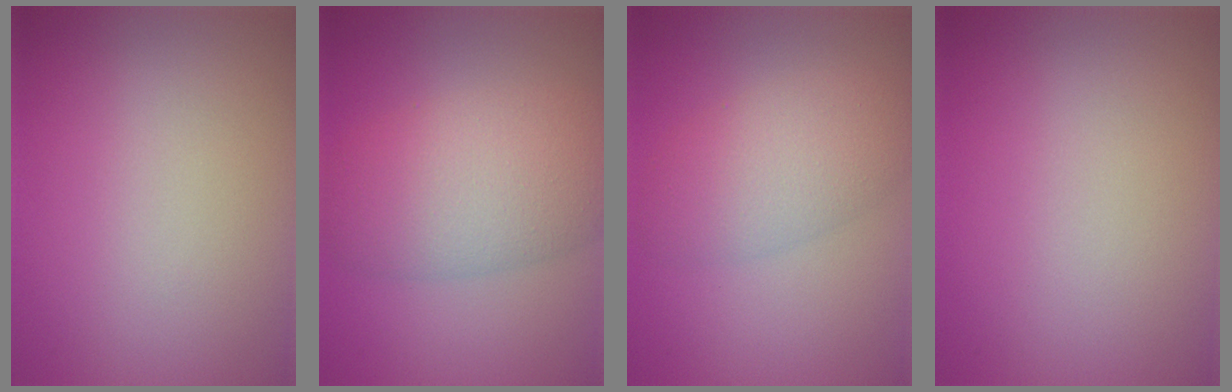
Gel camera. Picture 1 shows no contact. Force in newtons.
{"total": 7.3, "press": 7.2, "slide": 0.5}
{"total": 4.7, "press": 4.7, "slide": 0.1}
{"total": 0.0}